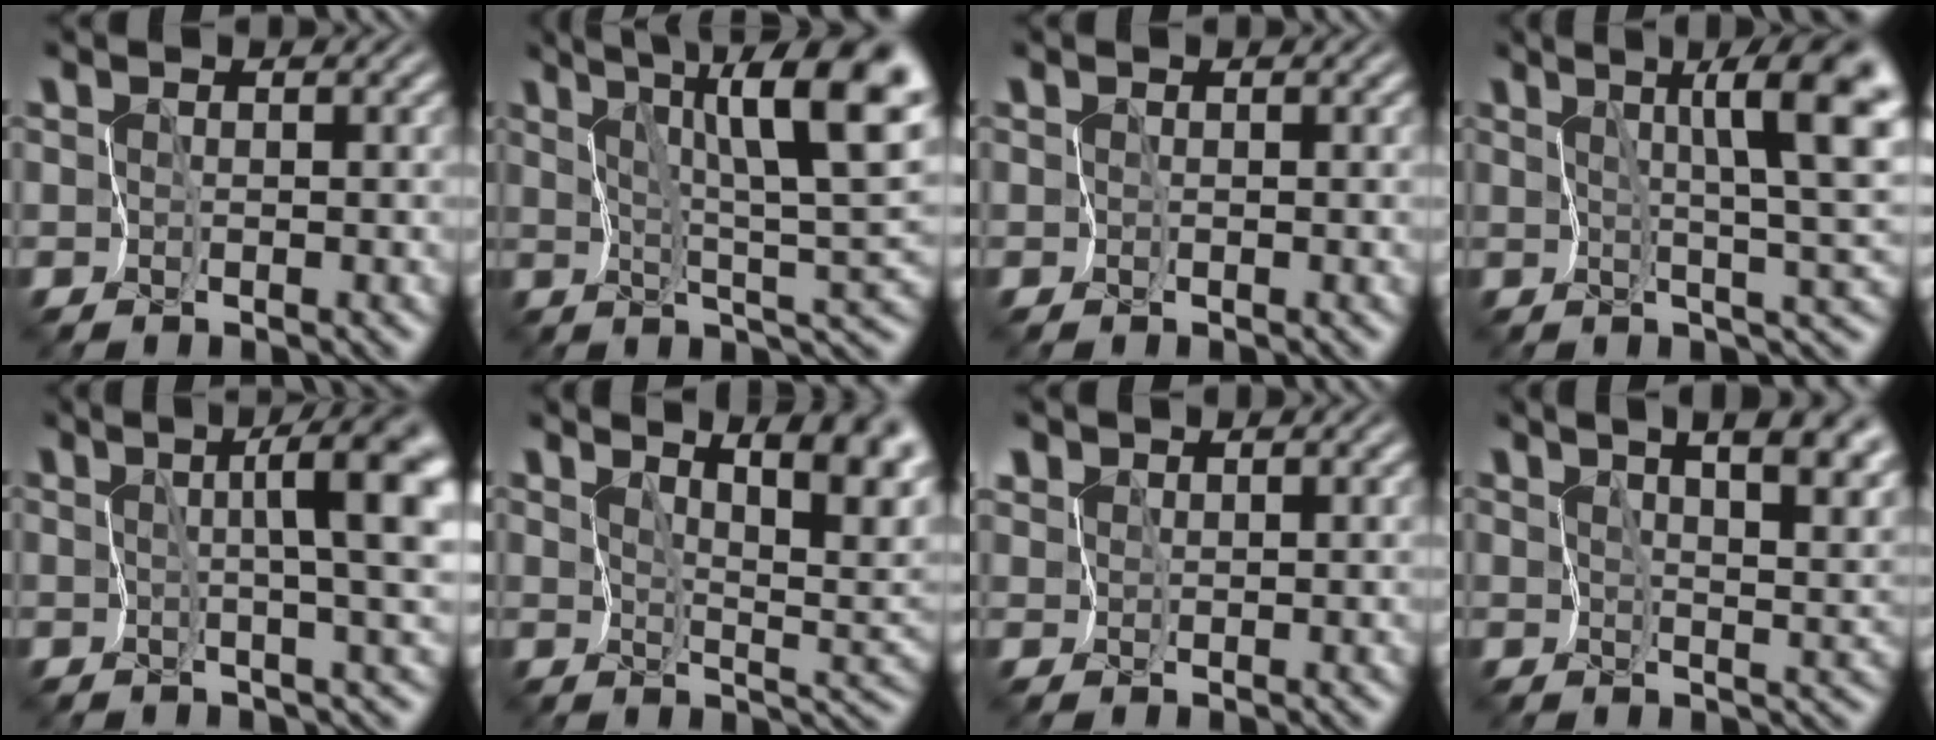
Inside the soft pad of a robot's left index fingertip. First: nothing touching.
{"total": 11.8, "force": [5.6, 1.9, 10.2], "torque": [-0.157, 0.016, 0.092]}
{"total": 0.0}
{"total": 9.2, "force": [3.2, 1.4, 8.5], "torque": [-0.129, 0.007, 0.054]}
{"total": 7.6, "force": [1.5, 0.9, 7.4], "torque": [-0.096, 0.014, 0.021]}
{"total": 7.8, "force": [5.0, 1.6, 5.8], "torque": [-0.081, 0.010, 0.075]}
{"total": 1.5, "force": [1.3, 0.8, 0.3], "torque": [-0.010, 0.004, 0.020]}
{"total": 12.6, "force": [7.1, 5.1, 9.0], "torque": [-0.118, 0.036, 0.090]}